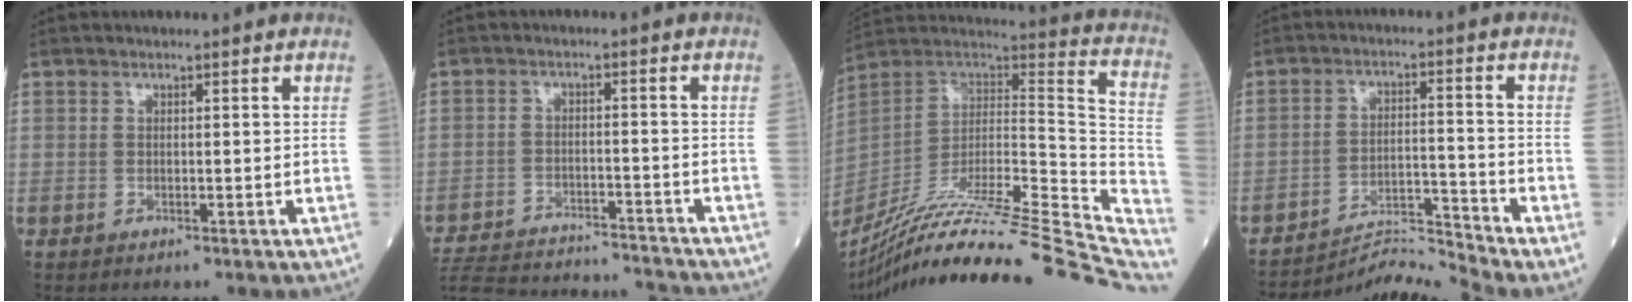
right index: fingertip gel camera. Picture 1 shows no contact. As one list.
[{"total": 19.7, "force": [-18.7, 2.2, 5.7], "torque": [-0.131, -0.014, -0.270]}, {"total": 39.3, "force": [-33.2, 2.2, 20.9], "torque": [-0.238, -0.055, -0.481]}, {"total": 7.7, "force": [-6.8, -3.4, -1.2], "torque": [0.008, 0.008, -0.121]}]